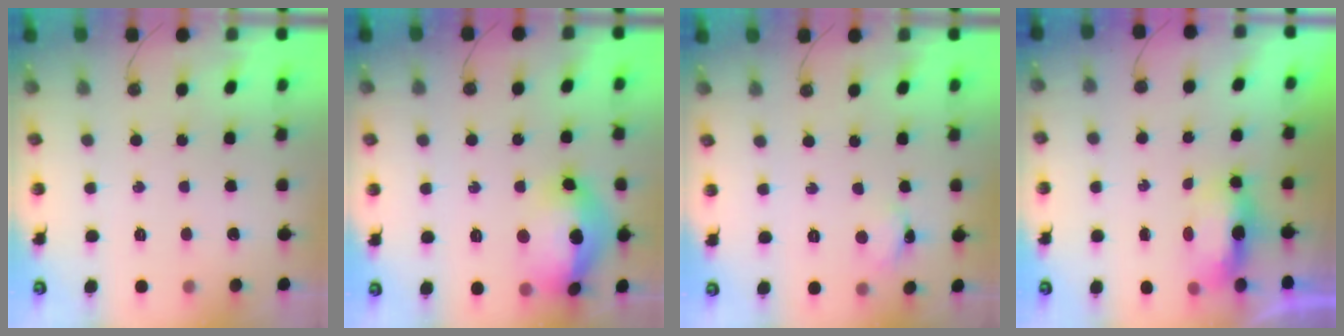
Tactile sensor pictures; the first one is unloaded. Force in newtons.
{"total": 20.0, "press": 18.6, "slide": 7.3}
{"total": 3.0, "press": 3.0, "slide": 0.4}
{"total": 9.9, "press": 6.8, "slide": 7.2}